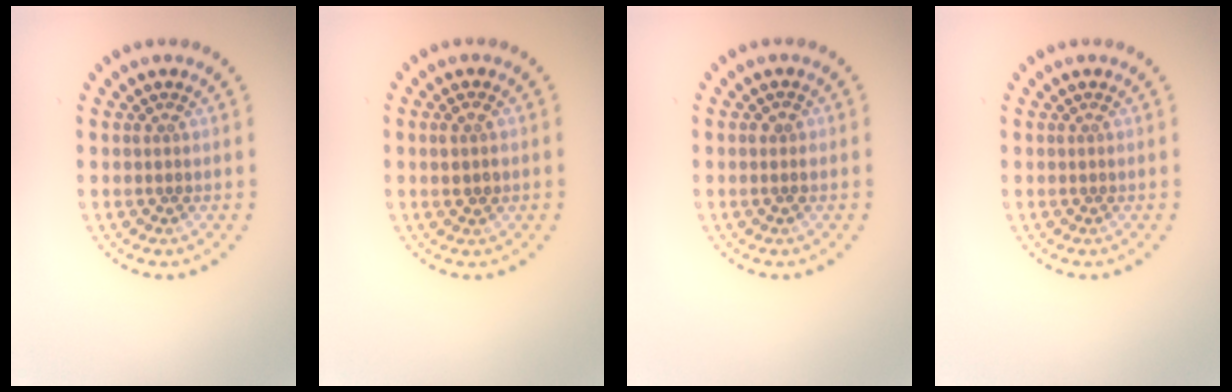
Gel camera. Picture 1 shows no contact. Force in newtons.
{"total": 1.5, "press": 1.5, "slide": 0.4}
{"total": 0.9, "press": 0.9, "slide": 0.2}
{"total": 0.0}